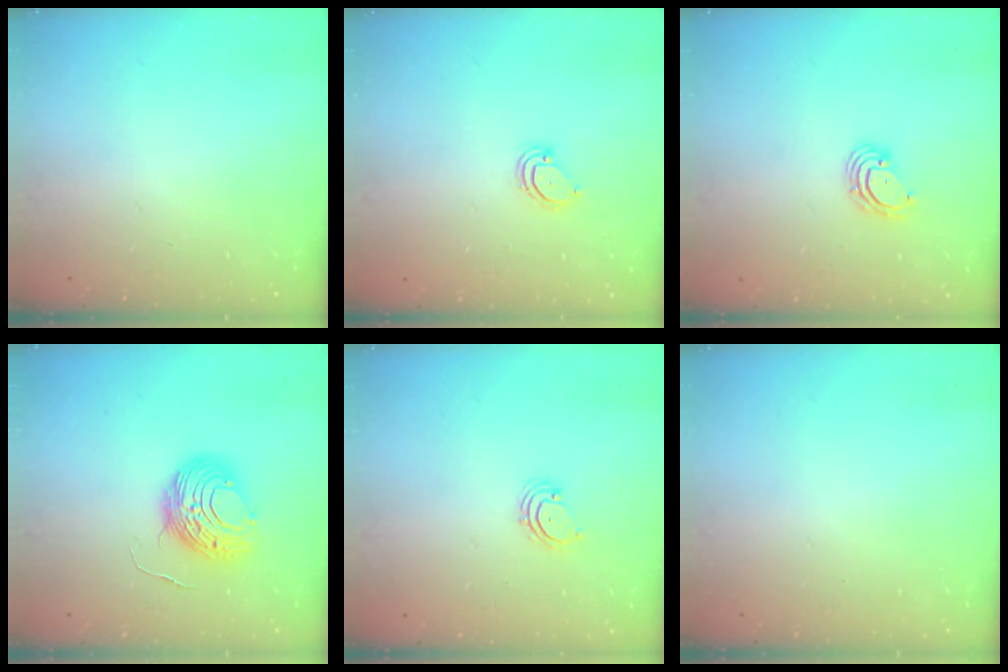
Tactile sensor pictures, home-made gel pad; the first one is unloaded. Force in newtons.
{"total": 3.5, "press": 3.5, "slide": 0.3}
{"total": 4.5, "press": 4.5, "slide": 0.5}
{"total": 10.3, "press": 10.3, "slide": 0.7}
{"total": 2.3, "press": 2.3, "slide": 0.5}
{"total": 0.0}